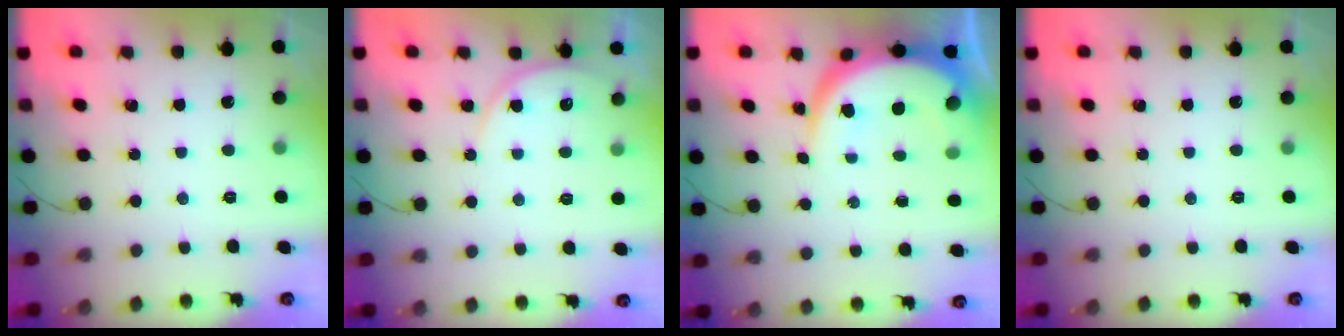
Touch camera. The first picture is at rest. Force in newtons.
{"total": 5.4, "press": 5.4, "slide": 0.4}
{"total": 10.9, "press": 10.9, "slide": 0.9}
{"total": 0.0}